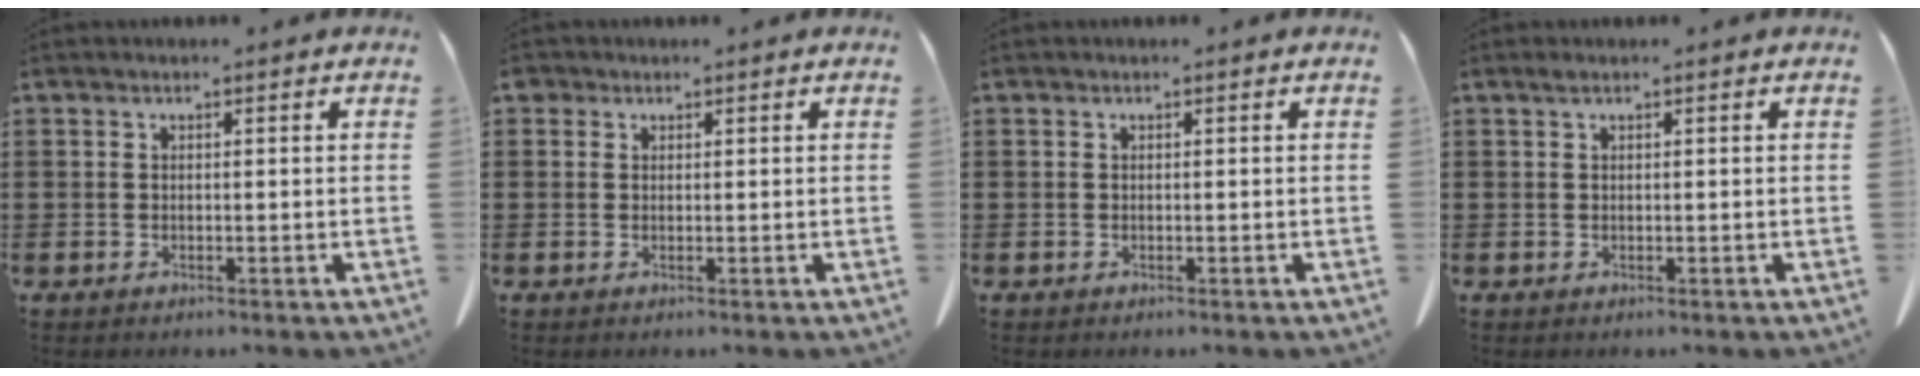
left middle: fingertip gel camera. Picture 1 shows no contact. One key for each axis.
{"total": 1.0, "fx": 0.5, "fy": 0.8, "fz": 0.2, "tx": -0.008, "ty": 0.005, "tz": 0.010}
{"total": 0.0}
{"total": 0.6, "fx": 0.3, "fy": 0.0, "fz": 0.4, "tx": -0.010, "ty": -0.001, "tz": 0.008}